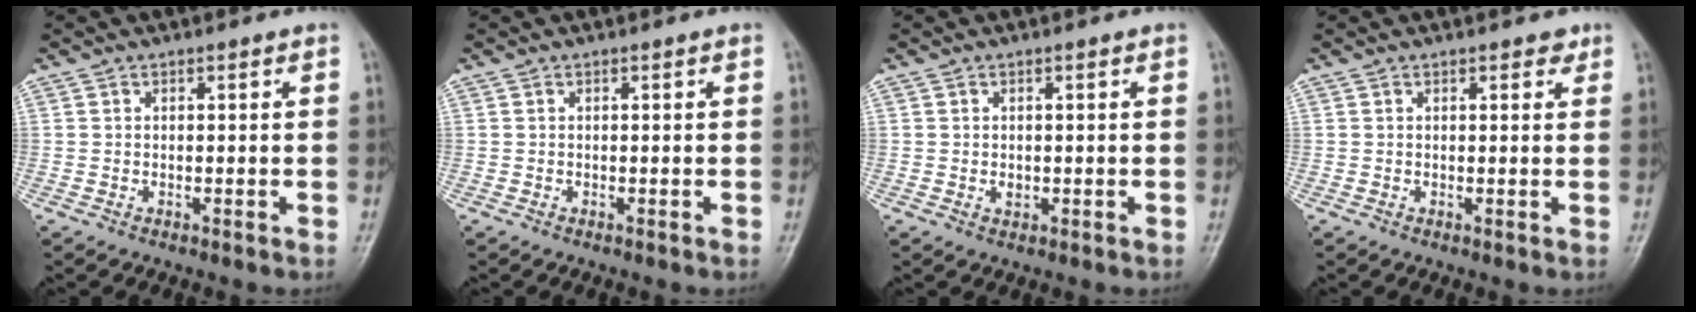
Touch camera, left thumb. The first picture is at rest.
{"total": 0.0}
{"total": 1.3, "force": [0.0, 1.0, 0.8], "torque": [-0.009, -0.001, 0.002]}
{"total": 1.7, "force": [1.1, 0.9, 0.9], "torque": [0.001, -0.004, 0.009]}